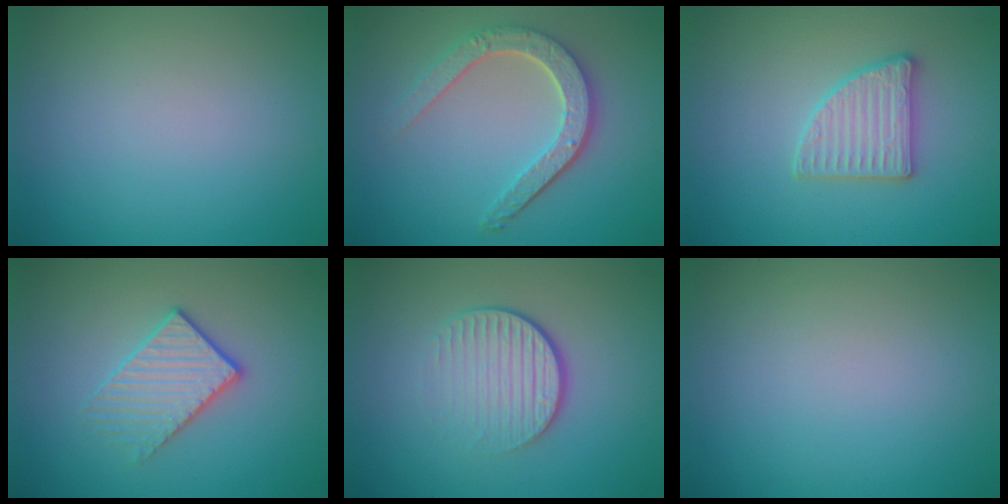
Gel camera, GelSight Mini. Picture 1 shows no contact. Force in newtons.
{"total": 4.6, "press": 3.7, "slide": 2.8}
{"total": 2.8, "press": 2.8, "slide": 0.4}
{"total": 2.6, "press": 2.3, "slide": 1.2}
{"total": 4.3, "press": 2.6, "slide": 3.4}
{"total": 0.0}